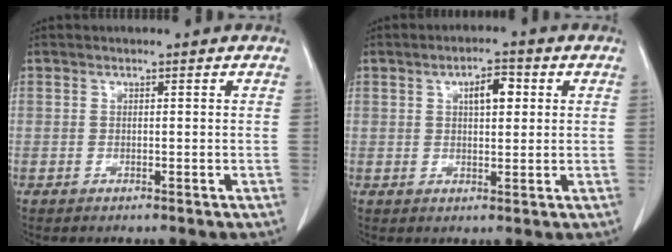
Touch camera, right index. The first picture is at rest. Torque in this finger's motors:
{"motor_torque": [0.08, 0.06, 0.09, 0.07]}